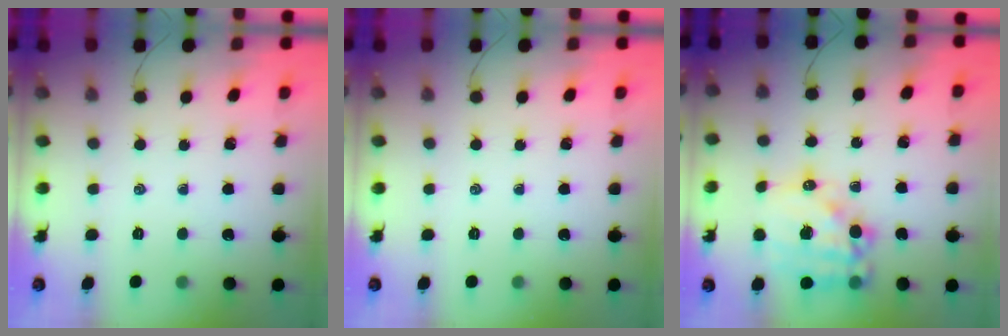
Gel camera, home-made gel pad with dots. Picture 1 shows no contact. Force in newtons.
{"total": 0.0}
{"total": 15.4, "press": 15.2, "slide": 2.3}